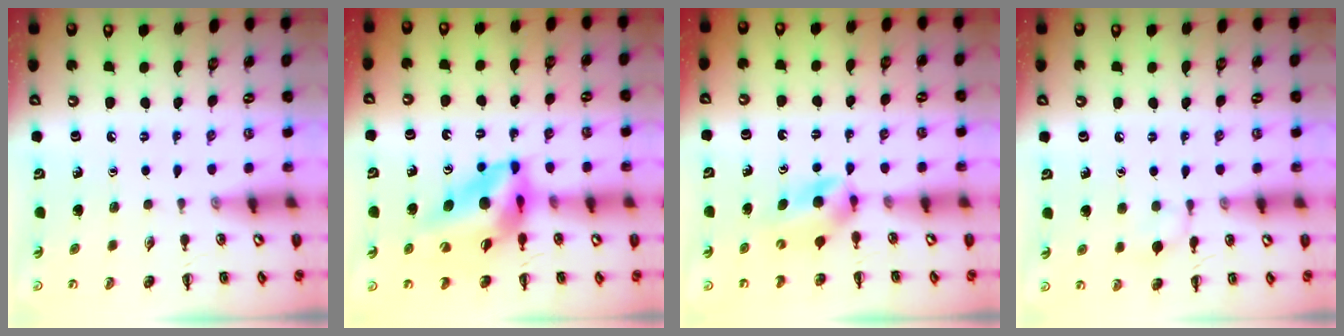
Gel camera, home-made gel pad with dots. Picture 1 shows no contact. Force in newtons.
{"total": 12.5, "press": 11.9, "slide": 3.8}
{"total": 3.9, "press": 3.8, "slide": 1.0}
{"total": 6.3, "press": 6.1, "slide": 1.4}